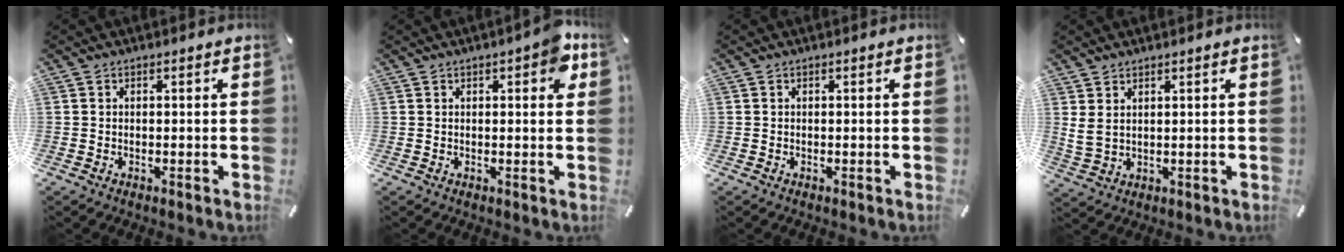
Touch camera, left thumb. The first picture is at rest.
{"total": 4.7, "force": [1.6, 1.8, 4.0], "torque": [-0.049, -0.004, 0.021]}
{"total": 0.0}
{"total": 3.3, "force": [2.1, 1.4, 2.2], "torque": [-0.053, -0.007, 0.038]}